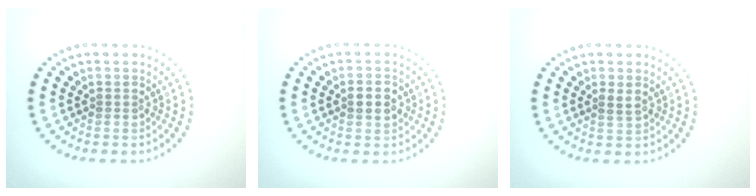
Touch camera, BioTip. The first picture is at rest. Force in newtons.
{"total": 2.7, "press": 2.7, "slide": 0.1}
{"total": 1.0, "press": 0.9, "slide": 0.5}